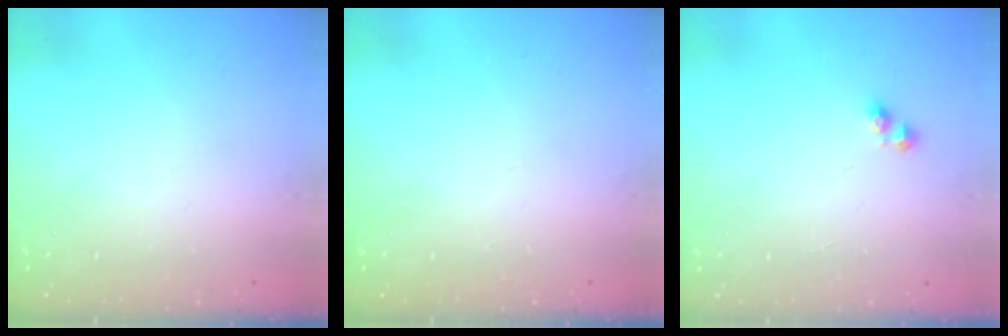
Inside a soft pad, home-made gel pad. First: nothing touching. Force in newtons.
{"total": 0.0}
{"total": 2.9, "press": 2.9, "slide": 0.3}